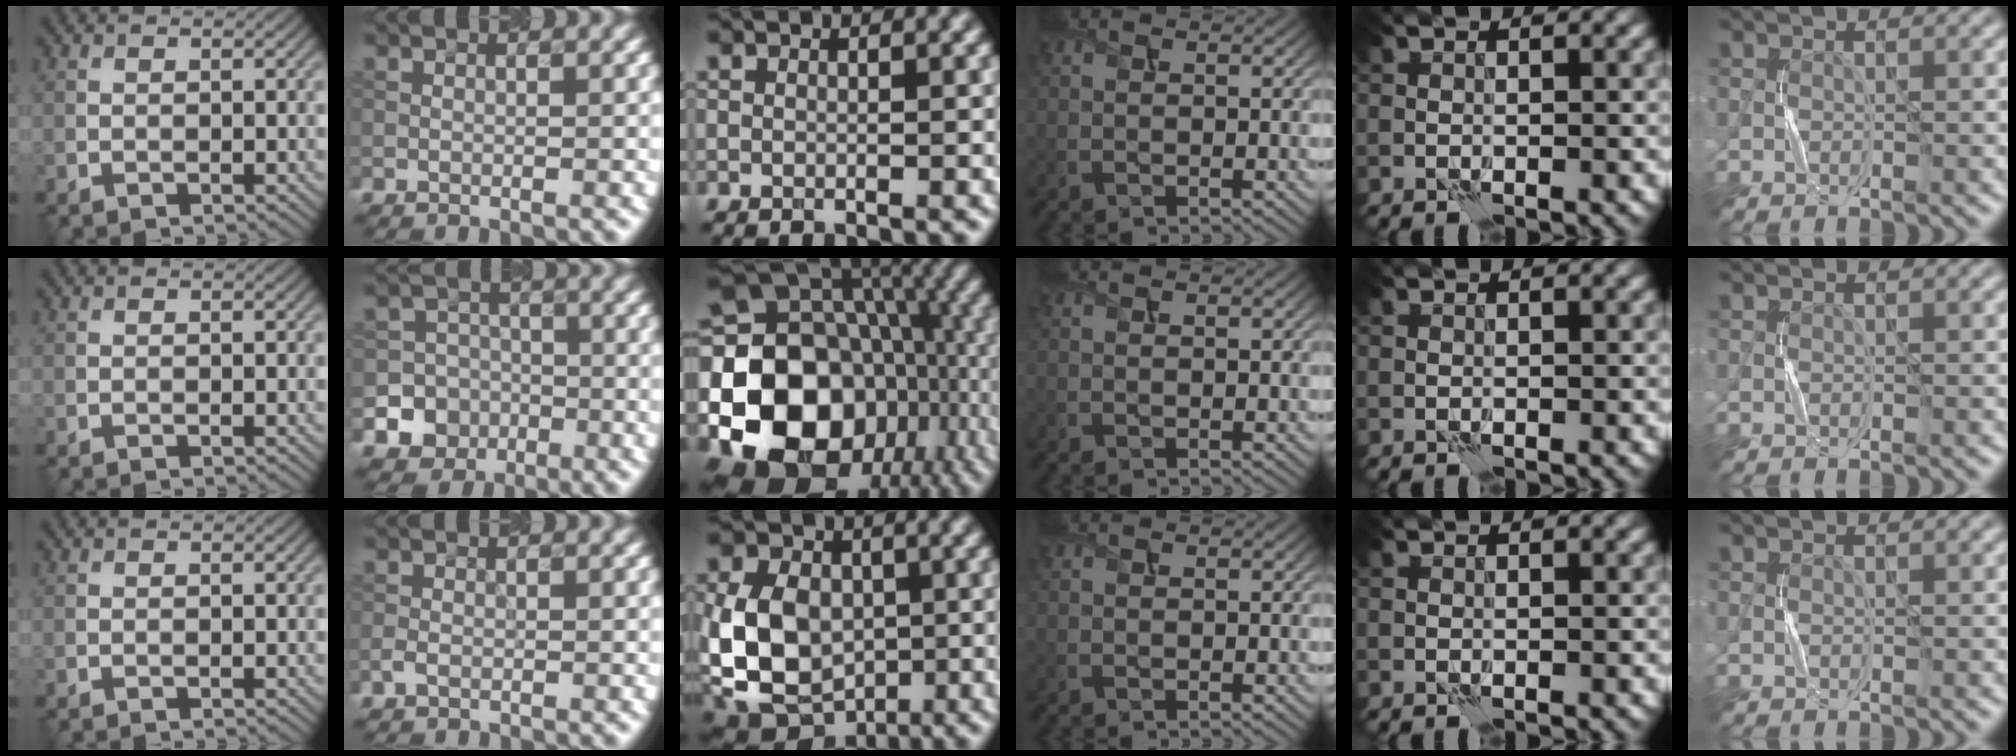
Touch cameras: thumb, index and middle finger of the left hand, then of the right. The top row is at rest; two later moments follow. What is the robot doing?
{"motion": "press", "object": "button"}